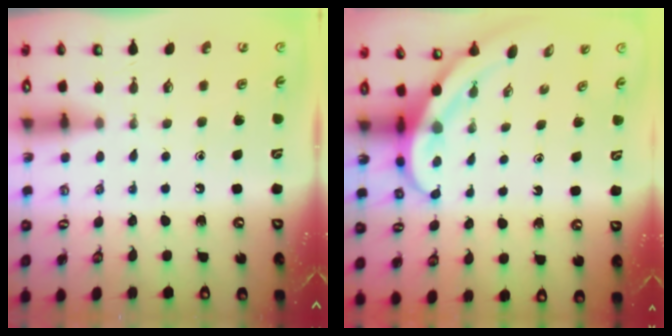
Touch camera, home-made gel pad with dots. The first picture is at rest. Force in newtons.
{"total": 7.4, "press": 7.4, "slide": 0.8}